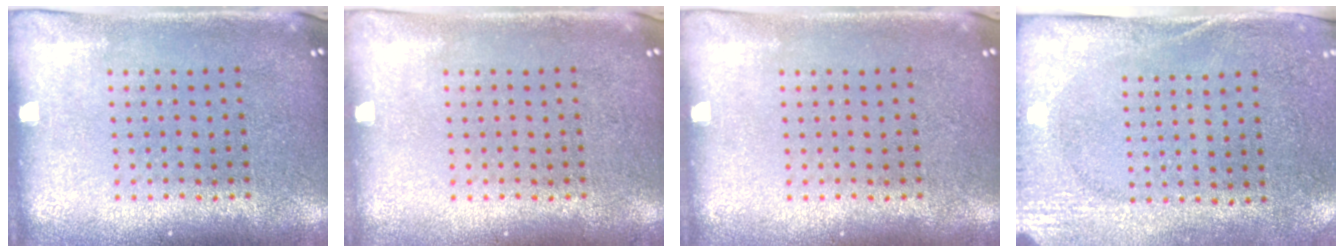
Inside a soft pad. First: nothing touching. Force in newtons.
{"total": 0.0}
{"total": 0.0}
{"total": 2.8, "press": 2.2, "slide": 1.7}